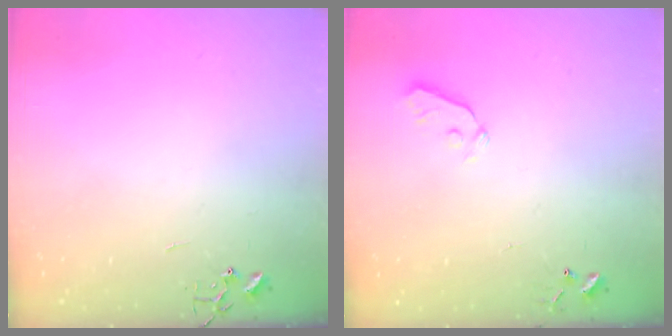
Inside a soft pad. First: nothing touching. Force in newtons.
{"total": 3.2, "press": 3.1, "slide": 0.6}